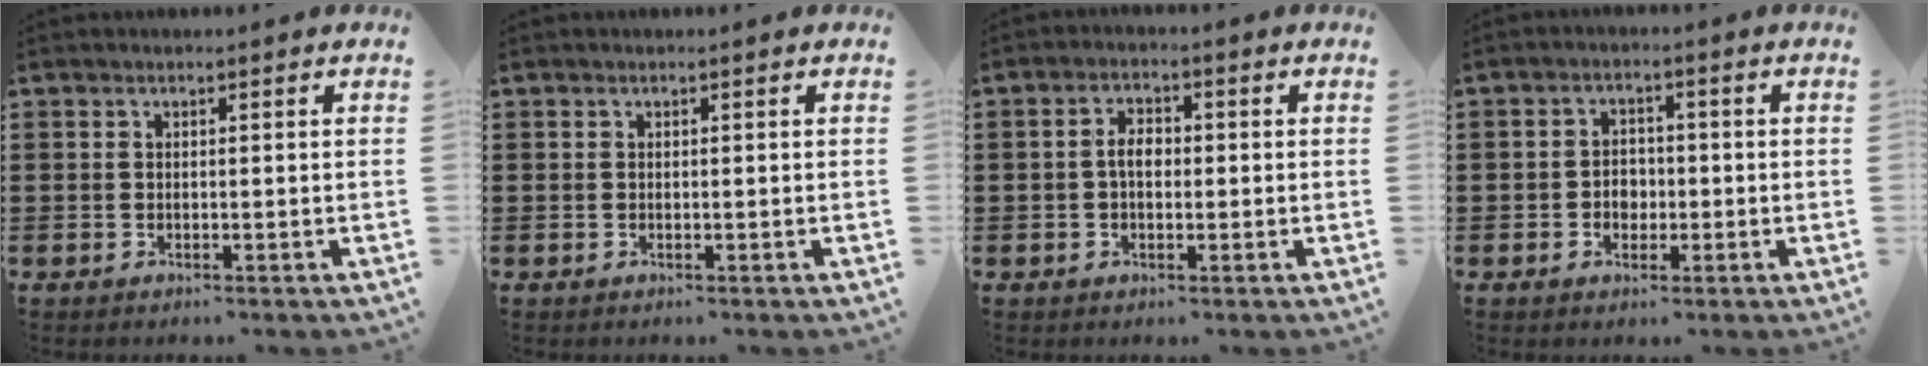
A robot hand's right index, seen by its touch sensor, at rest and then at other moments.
{"total": 0.0}
{"total": 3.0, "force": [-0.3, 1.7, 2.5], "torque": [-0.047, 0.005, -0.007]}
{"total": 2.8, "force": [-0.7, 2.3, 1.6], "torque": [-0.027, 0.001, -0.017]}